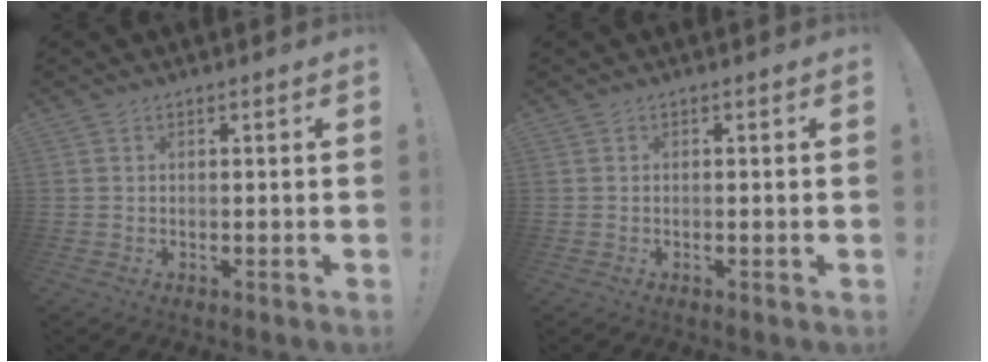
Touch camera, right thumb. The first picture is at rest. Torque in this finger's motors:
{"motor_torque": [0.05, -0.02, 0.07, -0.12, -0.03]}